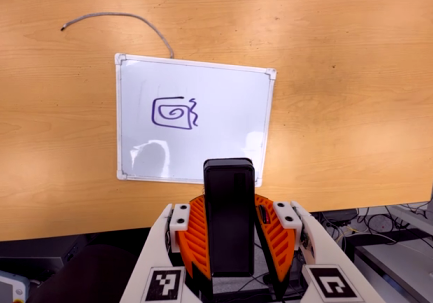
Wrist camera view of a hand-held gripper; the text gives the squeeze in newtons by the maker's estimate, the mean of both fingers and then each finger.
{"total": 5.9, "left": 4.7, "right": 7.2}